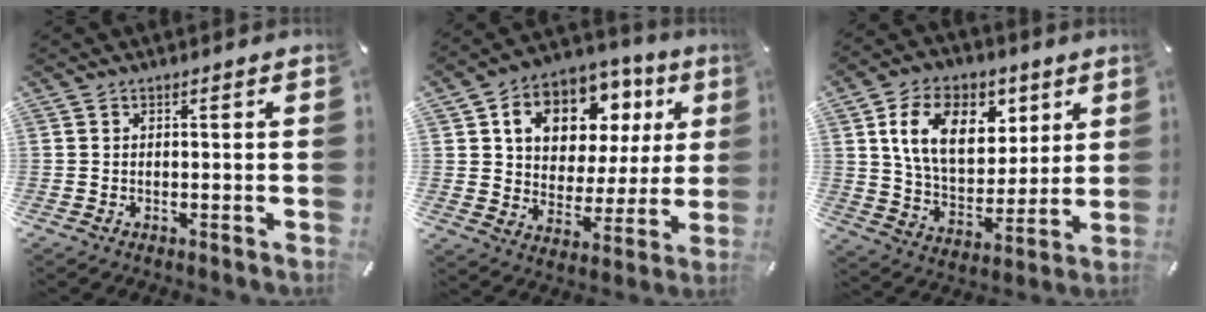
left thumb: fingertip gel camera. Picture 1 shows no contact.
{"total": 13.7, "force": [6.3, 10.2, 6.6], "torque": [-0.116, -0.025, 0.116]}
{"total": 16.0, "force": [6.5, 11.4, 9.3], "torque": [-0.152, -0.008, 0.121]}